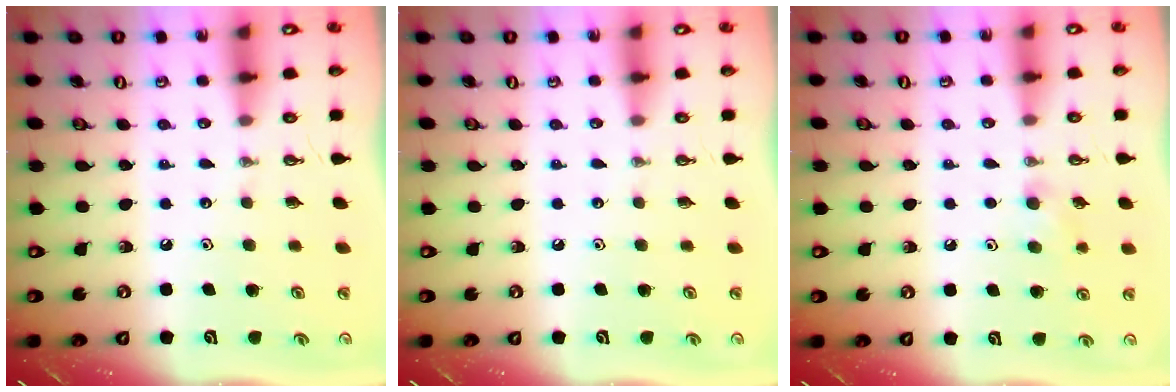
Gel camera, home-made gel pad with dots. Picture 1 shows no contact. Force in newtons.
{"total": 0.0}
{"total": 6.6, "press": 5.0, "slide": 4.2}